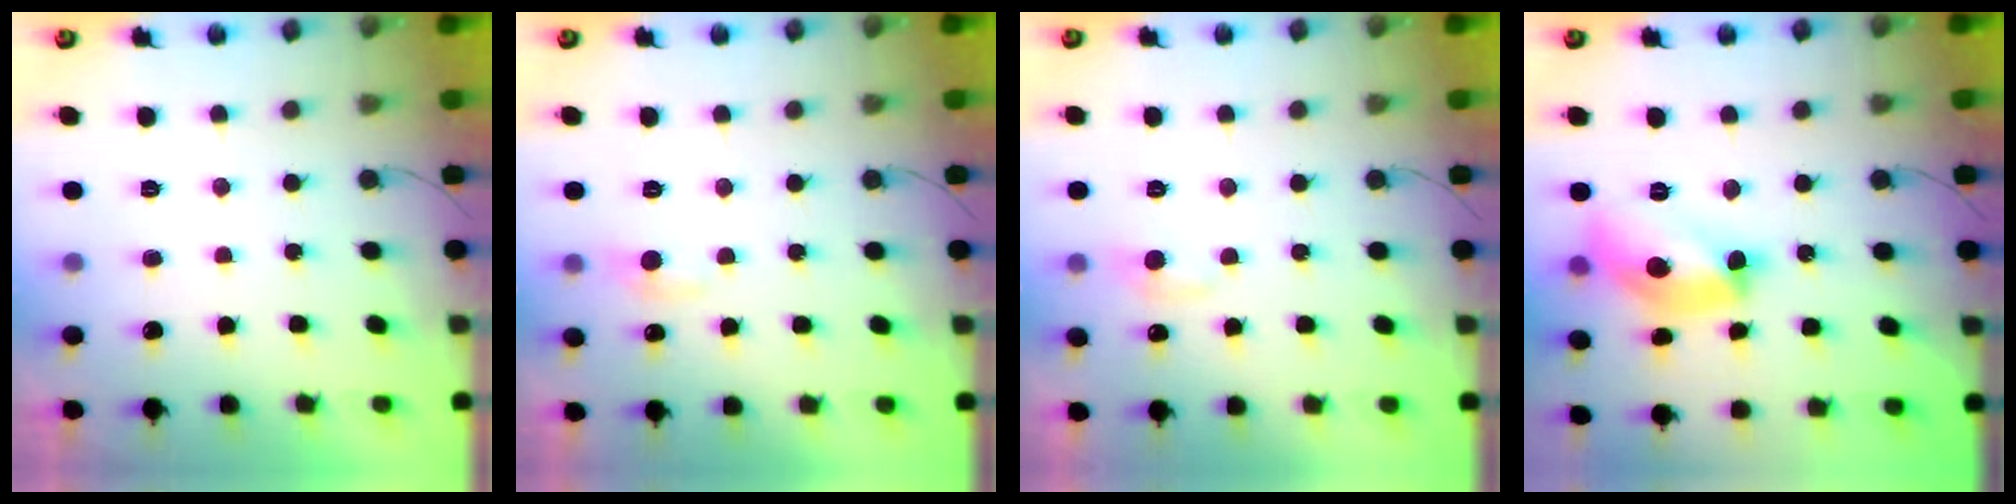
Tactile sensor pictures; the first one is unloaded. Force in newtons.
{"total": 5.3, "press": 5.2, "slide": 0.7}
{"total": 5.5, "press": 5.5, "slide": 0.7}
{"total": 17.0, "press": 17.0, "slide": 0.9}